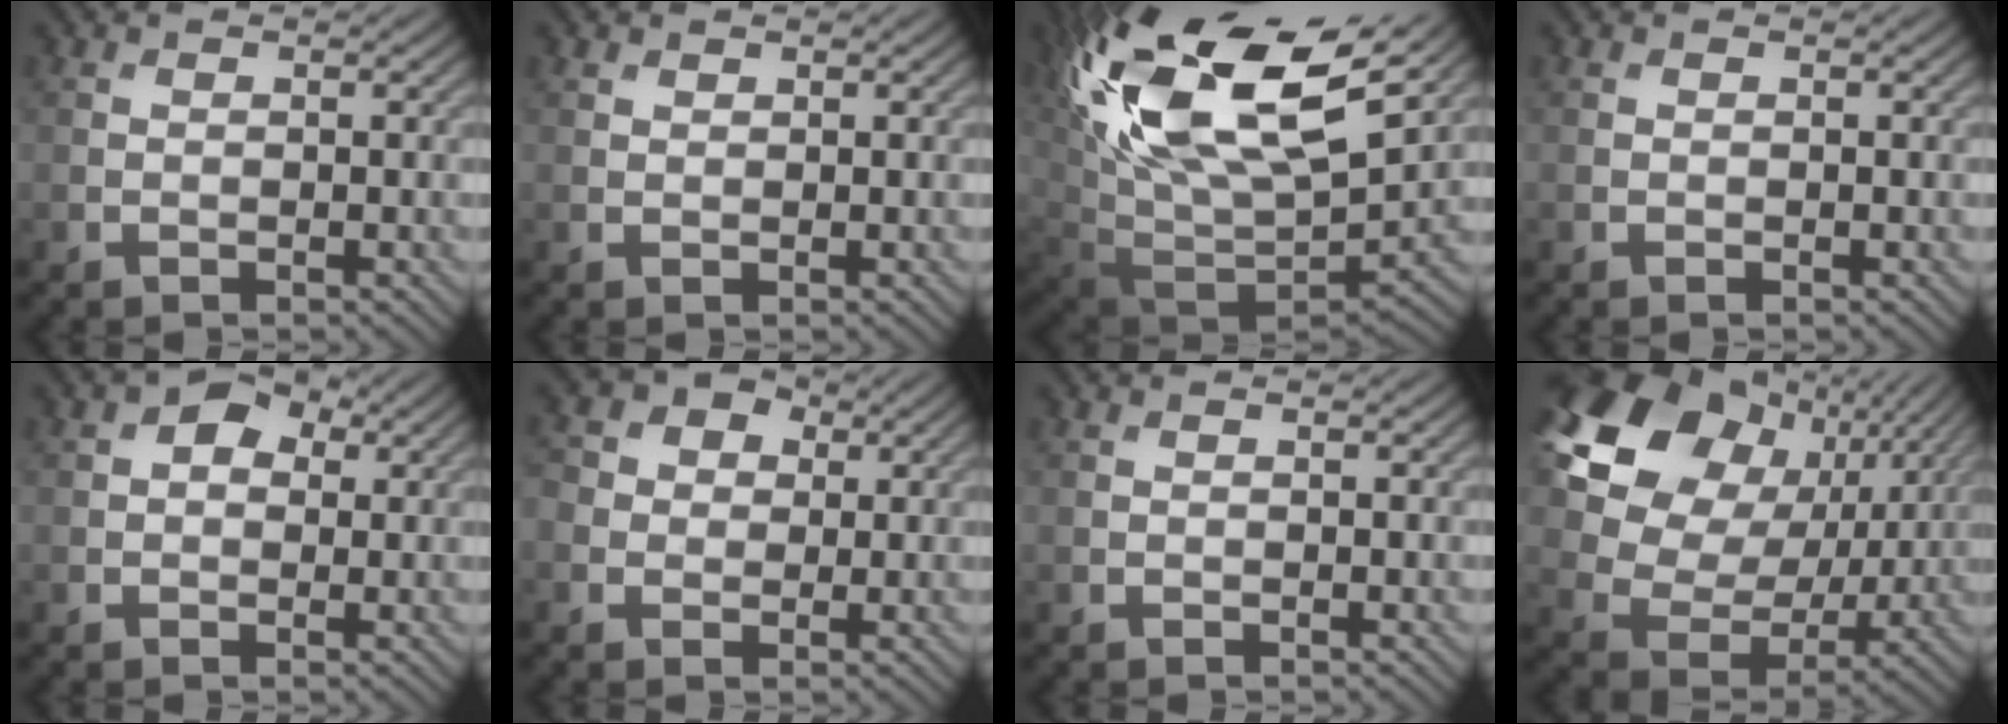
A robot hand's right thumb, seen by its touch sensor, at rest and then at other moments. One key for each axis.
{"total": 0.5, "fx": 0.5, "fy": 0.2, "fz": 0.1, "tx": 0.000, "ty": -0.001, "tz": 0.011}
{"total": 21.1, "fx": 9.5, "fy": 10.7, "fz": 15.5, "tx": -0.326, "ty": 0.010, "tz": 0.181}
{"total": 0.0}
{"total": 3.3, "fx": 1.0, "fy": 2.3, "fz": 2.1, "tx": -0.032, "ty": 0.003, "tz": 0.009}
{"total": 5.1, "fx": 0.8, "fy": 4.5, "fz": 2.3, "tx": -0.059, "ty": 0.014, "tz": -0.004}
{"total": 0.0}
{"total": 18.4, "fx": 7.3, "fy": 13.5, "fz": 10.2, "tx": -0.244, "ty": 0.036, "tz": 0.136}